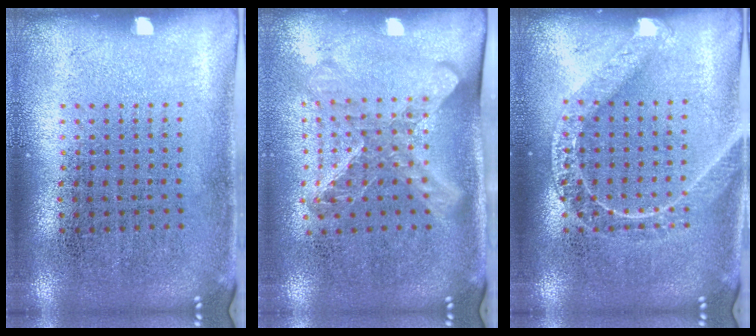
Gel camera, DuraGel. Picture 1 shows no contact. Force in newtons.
{"total": 1.6, "press": 1.3, "slide": 1.0}
{"total": 2.2, "press": 2.2, "slide": 0.3}